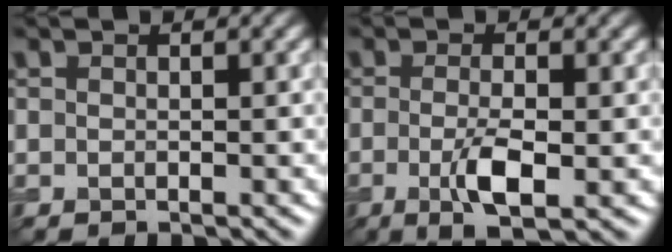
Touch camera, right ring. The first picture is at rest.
{"total": 4.2, "force": [-1.0, 1.1, 3.9], "torque": [-0.078, -0.009, -0.017]}